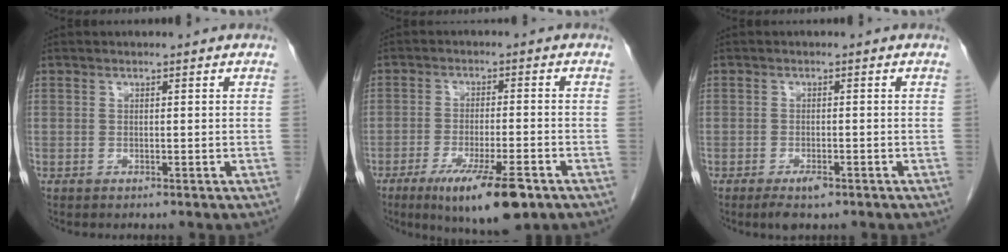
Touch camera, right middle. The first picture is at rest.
{"total": 11.2, "force": [-6.6, 1.6, 8.8], "torque": [-0.146, -0.025, -0.101]}
{"total": 2.8, "force": [-1.7, 0.9, 2.1], "torque": [-0.039, -0.002, -0.027]}